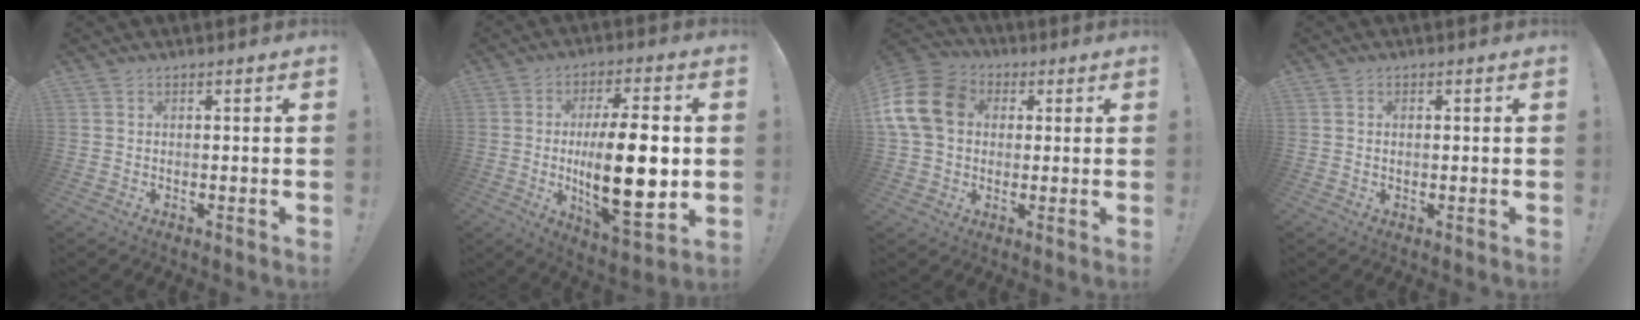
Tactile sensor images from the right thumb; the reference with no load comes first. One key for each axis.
{"total": 21.4, "fx": -0.3, "fy": 7.4, "fz": 20.0, "tx": -0.323, "ty": -0.012, "tz": -0.004}
{"total": 16.7, "fx": 2.4, "fy": 13.0, "fz": 10.1, "tx": -0.186, "ty": 0.006, "tz": 0.048}
{"total": 0.8, "fx": 0.1, "fy": 0.5, "fz": 0.6, "tx": -0.015, "ty": 0.004, "tz": 0.002}